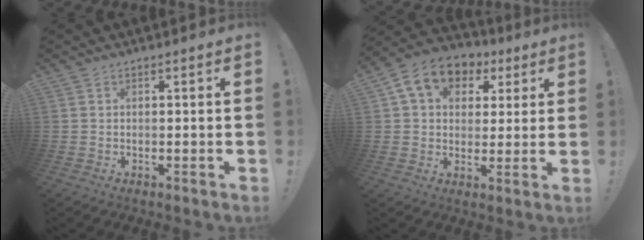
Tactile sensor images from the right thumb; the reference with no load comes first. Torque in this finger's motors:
{"motor_torque": [1.44, 1.64, 1.03, 0.28, 0.05]}